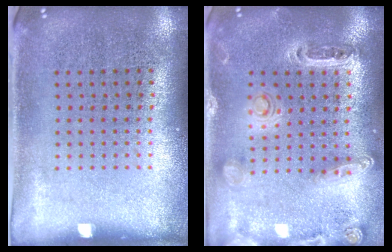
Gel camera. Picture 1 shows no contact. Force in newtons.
{"total": 1.3, "press": 1.3, "slide": 0.3}